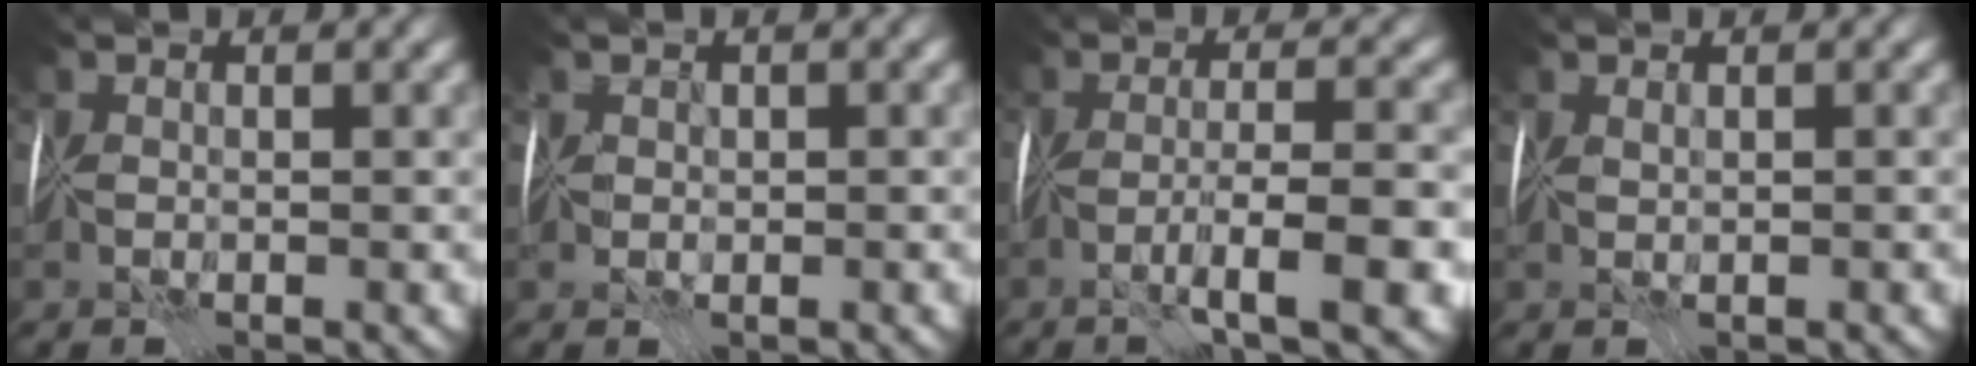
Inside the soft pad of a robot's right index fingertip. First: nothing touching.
{"total": 0.7, "force": [0.3, 0.6, 0.0], "torque": [0.009, 0.001, 0.002]}
{"total": 4.8, "force": [-2.4, -0.4, 4.1], "torque": [-0.059, -0.002, -0.045]}
{"total": 0.8, "force": [0.3, -0.7, -0.2], "torque": [0.007, -0.001, 0.006]}